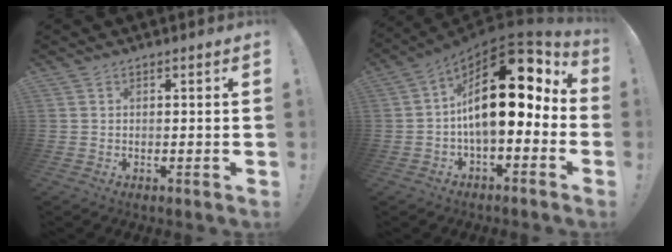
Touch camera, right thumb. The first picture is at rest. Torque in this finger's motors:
{"motor_torque": [1.90, 3.12, 2.32, -0.45, 0.72]}